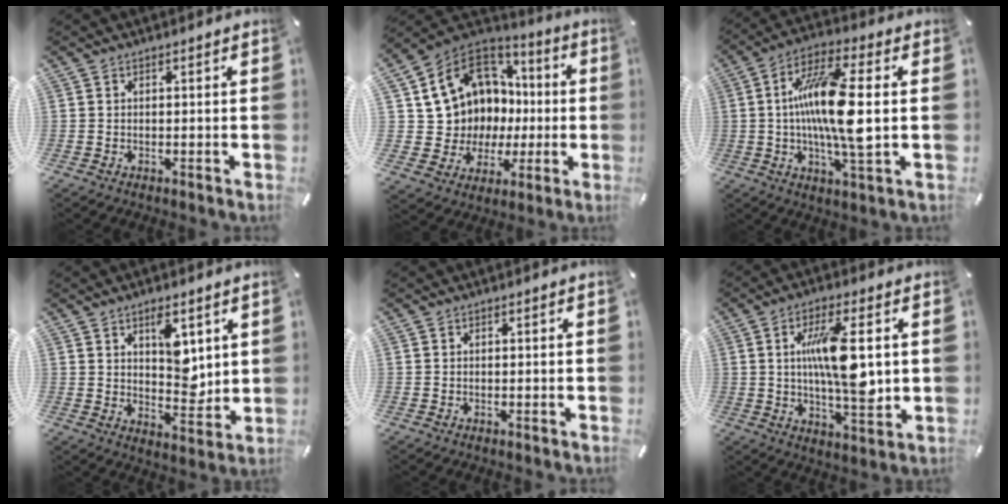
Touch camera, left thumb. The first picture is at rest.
{"total": 12.5, "force": [3.9, 11.6, 2.7], "torque": [-0.067, -0.043, 0.101]}
{"total": 16.3, "force": [0.3, 3.9, 15.8], "torque": [-0.314, -0.007, -0.005]}
{"total": 8.5, "force": [3.8, 5.0, 5.7], "torque": [-0.066, -0.026, 0.061]}
{"total": 0.0}
{"total": 13.7, "force": [2.0, 4.3, 12.8], "torque": [-0.236, -0.013, 0.024]}